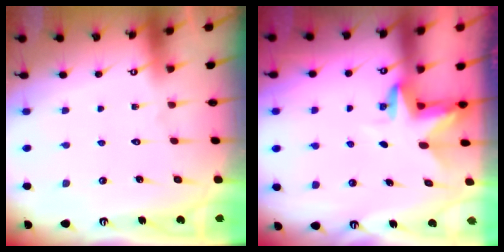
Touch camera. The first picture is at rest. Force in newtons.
{"total": 3.3, "press": 3.3, "slide": 0.2}